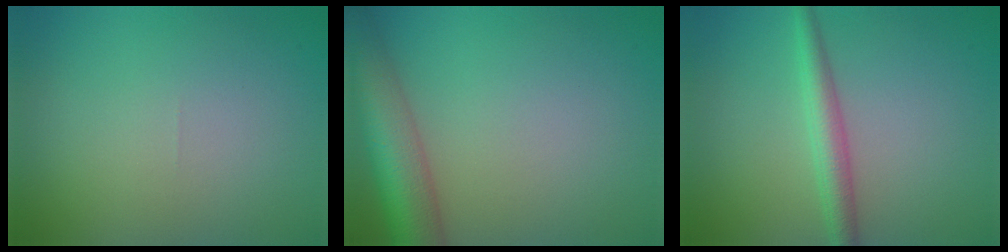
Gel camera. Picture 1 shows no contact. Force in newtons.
{"total": 7.8, "press": 7.8, "slide": 0.4}
{"total": 2.8, "press": 2.8, "slide": 0.0}